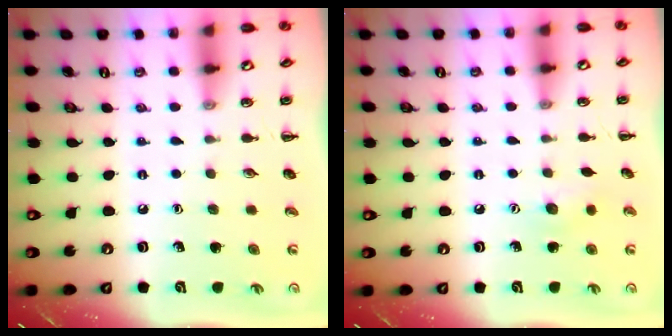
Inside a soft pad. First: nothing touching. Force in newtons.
{"total": 7.1, "press": 6.9, "slide": 1.7}